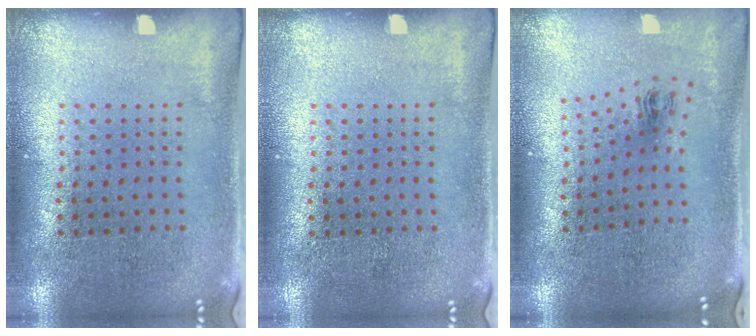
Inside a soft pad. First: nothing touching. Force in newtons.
{"total": 0.0}
{"total": 1.0, "press": 0.4, "slide": 0.9}